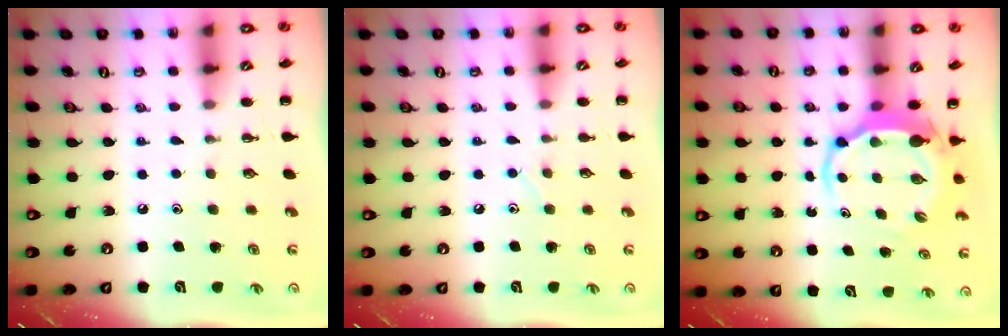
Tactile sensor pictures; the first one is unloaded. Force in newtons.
{"total": 4.0, "press": 3.8, "slide": 1.2}
{"total": 5.3, "press": 5.2, "slide": 1.3}